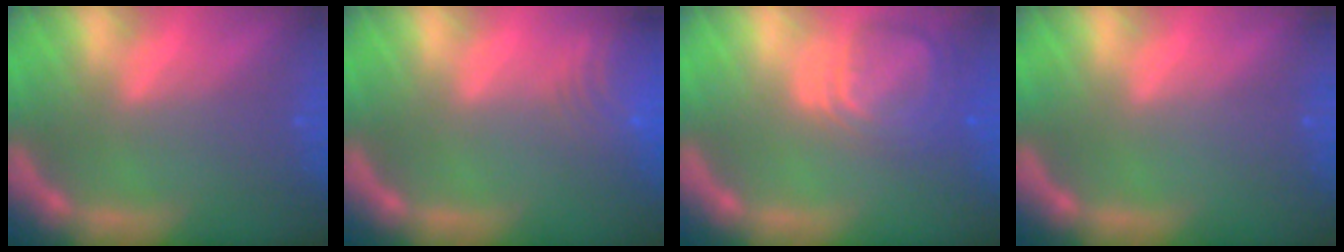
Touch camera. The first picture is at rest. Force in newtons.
{"total": 7.0}
{"total": 6.5}
{"total": 0.0}